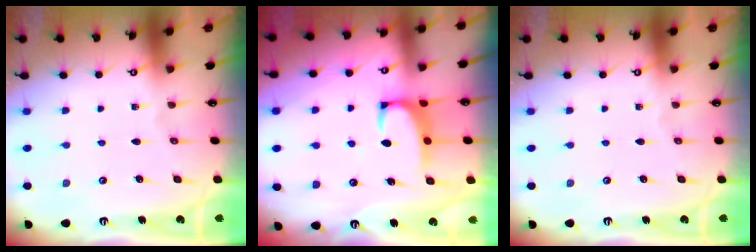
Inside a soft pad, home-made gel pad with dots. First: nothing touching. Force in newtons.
{"total": 2.7, "press": 2.5, "slide": 1.0}
{"total": 0.0}